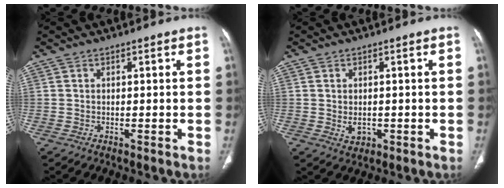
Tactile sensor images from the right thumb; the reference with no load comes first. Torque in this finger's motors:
{"motor_torque": [-0.66, -0.19, -0.26, 0.26, 0.09]}